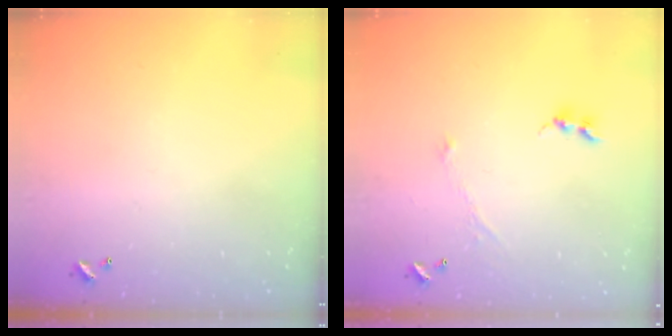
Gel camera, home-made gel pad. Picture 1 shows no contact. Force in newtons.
{"total": 1.2, "press": 1.2, "slide": 0.1}